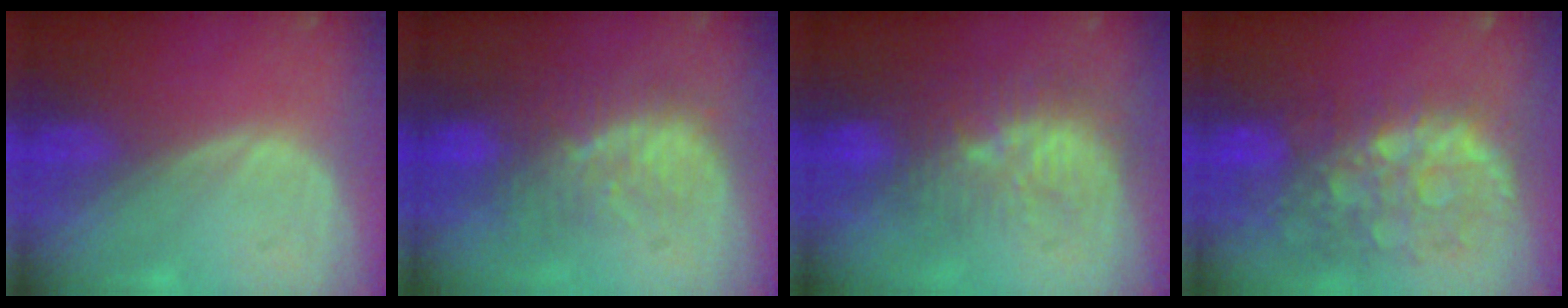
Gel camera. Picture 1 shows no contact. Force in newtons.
{"total": 9.9, "press": 8.5, "slide": 5.0}
{"total": 9.7, "press": 9.0, "slide": 3.6}
{"total": 11.3, "press": 9.9, "slide": 5.6}